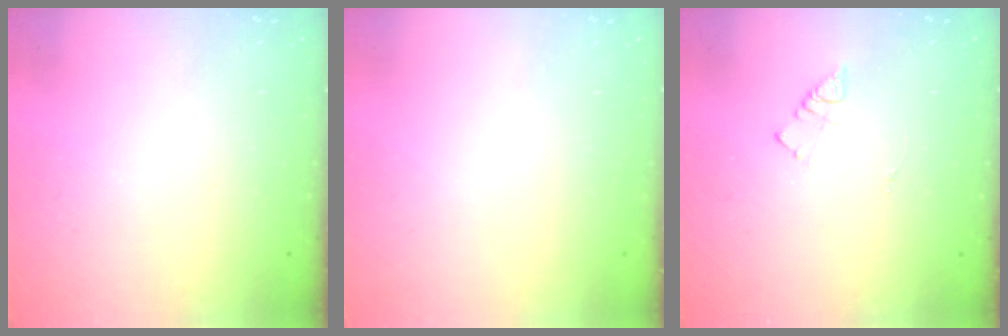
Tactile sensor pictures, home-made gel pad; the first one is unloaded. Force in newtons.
{"total": 1.6, "press": 1.6, "slide": 0.1}
{"total": 4.2, "press": 4.2, "slide": 0.5}